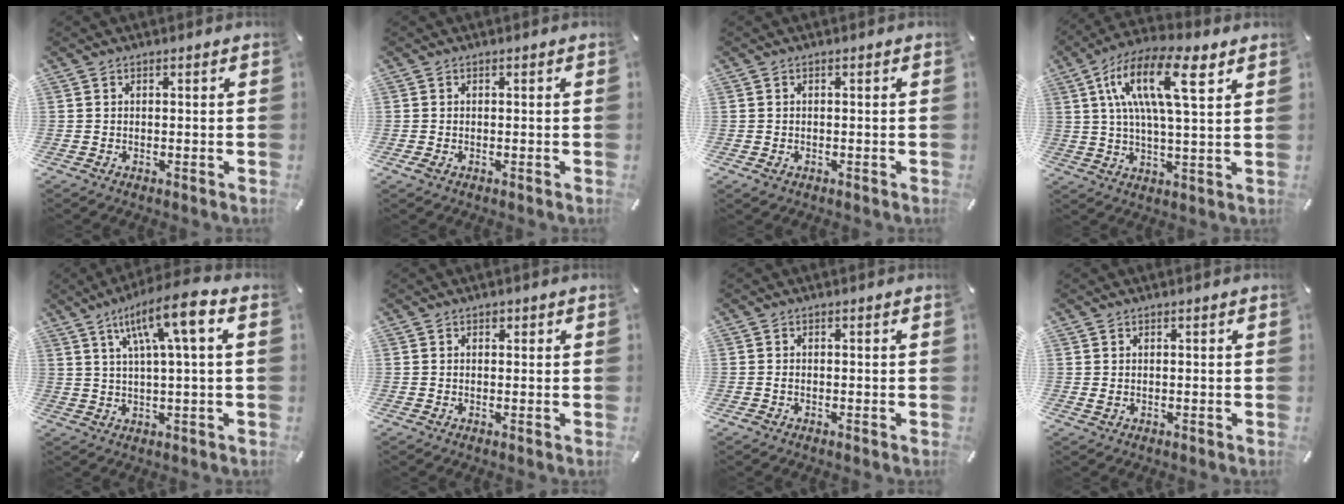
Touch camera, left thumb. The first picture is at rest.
{"total": 0.6, "force": [-0.3, 0.5, 0.3], "torque": [-0.005, 0.001, -0.007]}
{"total": 0.7, "force": [-0.3, 0.6, 0.1], "torque": [-0.003, 0.002, -0.007]}
{"total": 15.1, "force": [6.4, 4.9, 12.8], "torque": [-0.255, -0.003, 0.104]}
{"total": 12.4, "force": [4.7, 2.1, 11.3], "torque": [-0.189, -0.011, 0.075]}
{"total": 0.7, "force": [0.2, 0.7, 0.0], "torque": [-0.001, 0.004, 0.004]}
{"total": 0.7, "force": [-0.5, 0.4, 0.3], "torque": [-0.006, -0.001, -0.009]}
{"total": 0.7, "force": [0.1, 0.4, 0.5], "torque": [-0.003, -0.002, 0.001]}